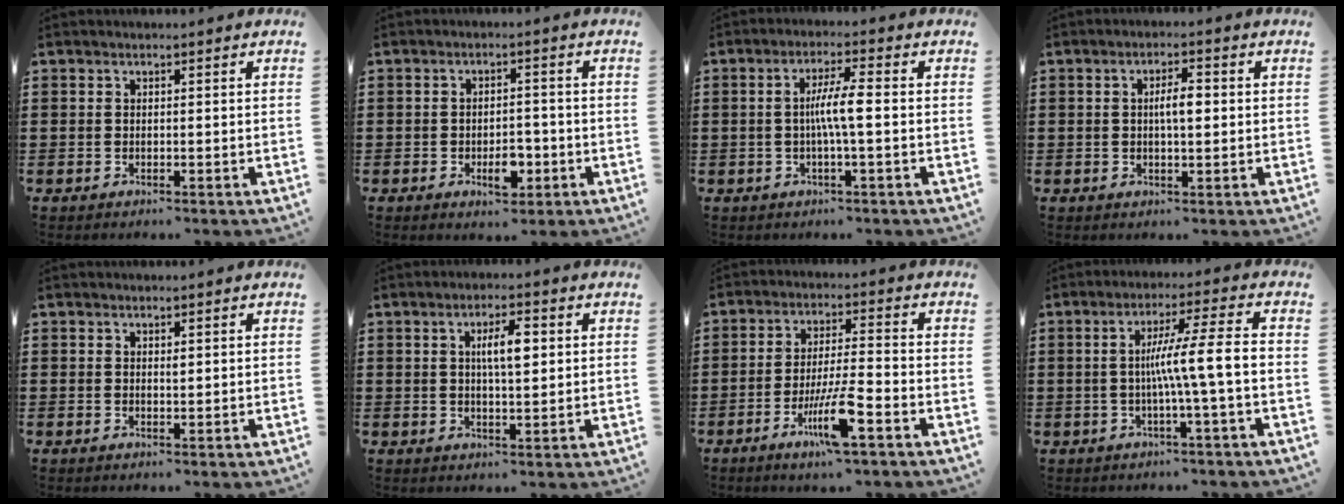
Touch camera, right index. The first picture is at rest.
{"total": 4.7, "force": [-1.8, 2.3, 3.7], "torque": [-0.050, 0.003, -0.031]}
{"total": 5.0, "force": [-0.4, 0.3, 4.9], "torque": [-0.088, 0.000, -0.012]}
{"total": 3.8, "force": [0.3, 1.2, 3.6], "torque": [-0.069, 0.005, 0.003]}
{"total": 0.8, "force": [0.3, 0.4, 0.6], "torque": [-0.004, -0.002, 0.004]}
{"total": 5.0, "force": [1.1, 1.4, 4.7], "torque": [-0.086, 0.007, 0.014]}
{"total": 8.2, "force": [-4.2, 0.9, 7.0], "torque": [-0.145, -0.009, -0.080]}
{"total": 7.4, "force": [-1.3, -0.6, 7.2], "torque": [-0.129, -0.003, -0.031]}